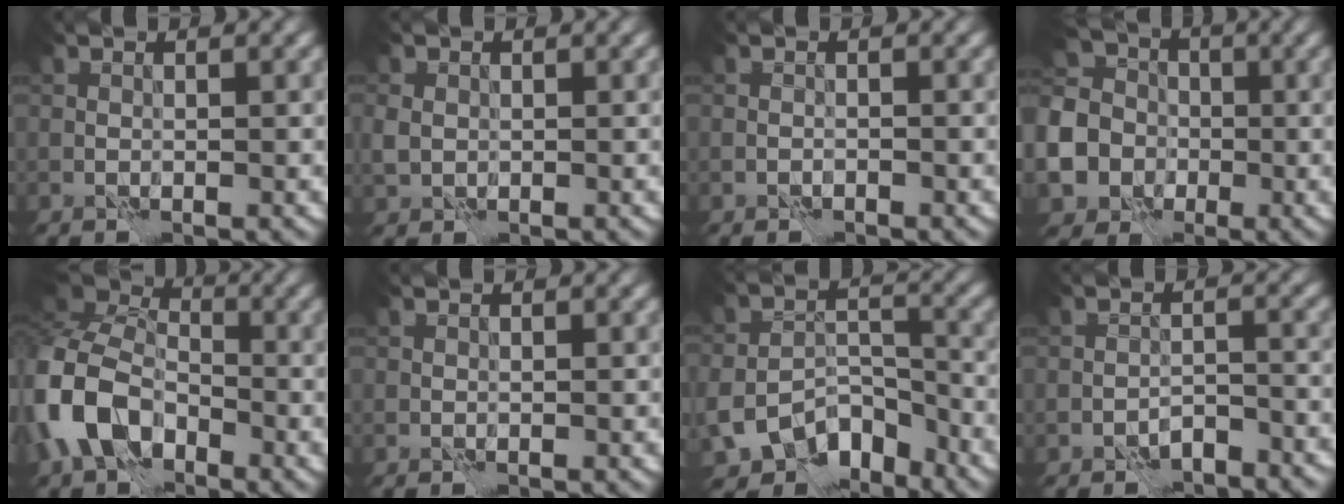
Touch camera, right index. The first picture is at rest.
{"total": 1.7, "force": [-0.1, 1.6, 0.7], "torque": [-0.019, -0.005, -0.003]}
{"total": 0.5, "force": [-0.5, 0.3, 0.1], "torque": [-0.002, 0.003, -0.010]}
{"total": 9.9, "force": [-3.7, 8.7, 3.2], "torque": [-0.097, -0.030, -0.075]}
{"total": 10.5, "force": [-4.3, 7.3, 6.3], "torque": [-0.158, -0.023, -0.094]}
{"total": 0.0}
{"total": 7.3, "force": [-4.8, 4.2, 3.6], "torque": [-0.050, -0.013, -0.083]}
{"total": 3.5, "force": [-2.9, 1.4, 1.6], "torque": [-0.021, 0.003, -0.047]}